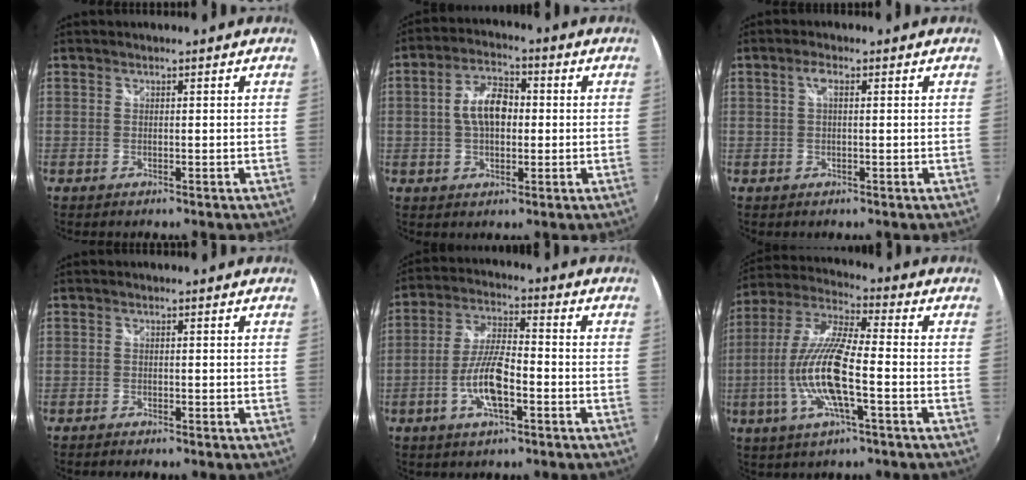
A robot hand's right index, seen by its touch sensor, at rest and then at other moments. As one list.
[{"total": 8.0, "force": [0.2, 4.7, 6.5], "torque": [-0.122, 0.017, 0.004]}, {"total": 2.0, "force": [0.5, 0.7, 1.8], "torque": [-0.036, 0.007, 0.006]}, {"total": 1.1, "force": [-1.1, 0.3, 0.3], "torque": [-0.010, -0.006, -0.020]}, {"total": 9.5, "force": [-3.6, 2.6, 8.4], "torque": [-0.172, 0.003, -0.067]}, {"total": 14.6, "force": [-3.7, 2.5, 13.9], "torque": [-0.279, -0.006, -0.072]}]